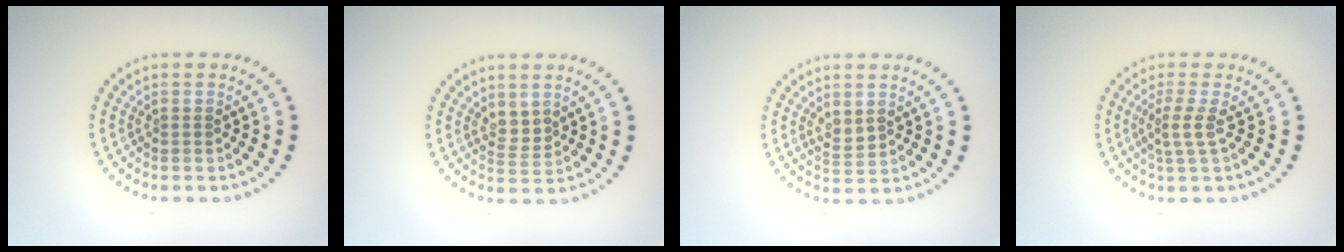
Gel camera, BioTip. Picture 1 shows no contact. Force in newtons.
{"total": 1.6, "press": 1.2, "slide": 1.0}
{"total": 1.4, "press": 1.3, "slide": 0.6}
{"total": 2.2, "press": 1.6, "slide": 1.5}